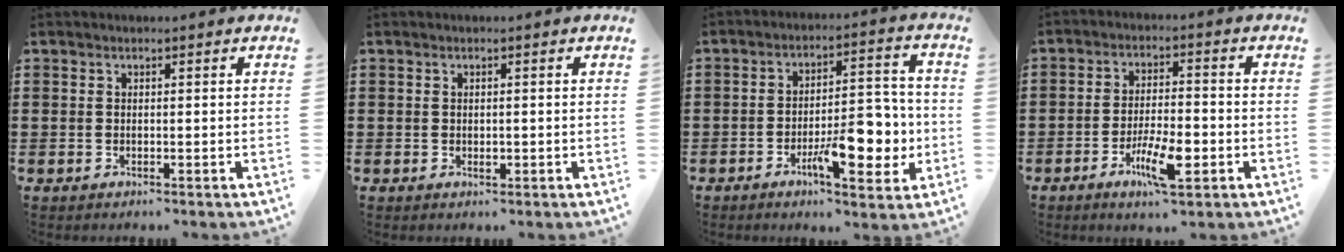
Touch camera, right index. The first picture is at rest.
{"total": 0.8, "force": [-0.1, 0.5, 0.6], "torque": [-0.012, 0.001, -0.001]}
{"total": 10.9, "force": [-3.6, 4.2, 9.4], "torque": [-0.127, 0.001, -0.057]}
{"total": 7.7, "force": [-3.3, 2.2, 6.5], "torque": [-0.129, -0.008, -0.060]}